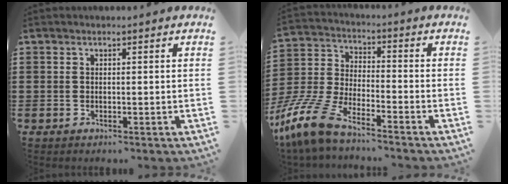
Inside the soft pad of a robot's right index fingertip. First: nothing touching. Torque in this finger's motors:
{"motor_torque": [1.05, 1.09, 0.72, 0.16]}